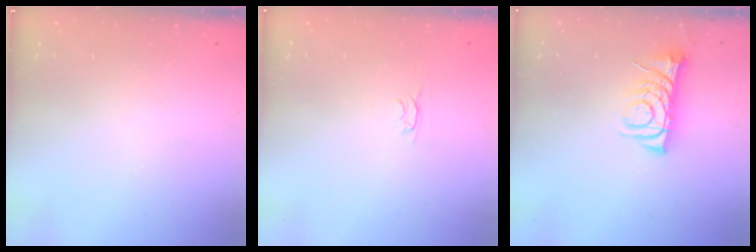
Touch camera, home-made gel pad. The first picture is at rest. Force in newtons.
{"total": 2.4, "press": 2.3, "slide": 0.5}
{"total": 7.6, "press": 7.5, "slide": 0.9}